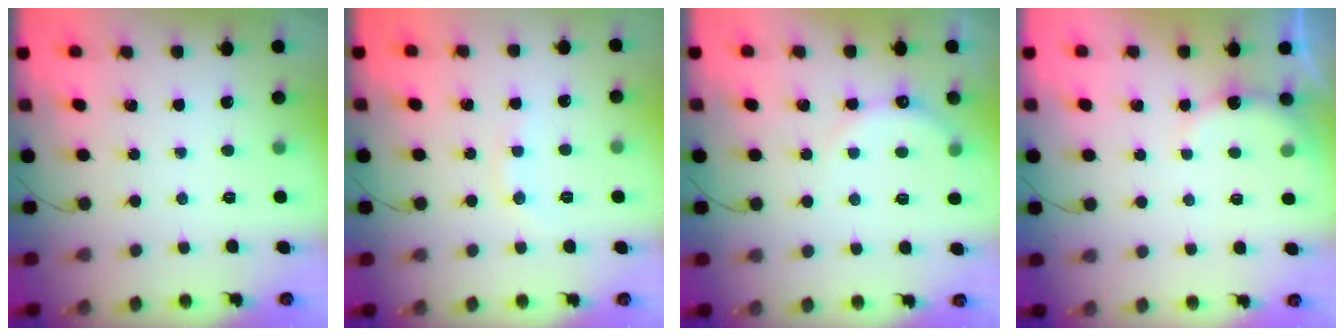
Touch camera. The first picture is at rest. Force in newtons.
{"total": 5.3, "press": 5.1, "slide": 1.6}
{"total": 6.6, "press": 6.4, "slide": 1.4}
{"total": 7.1, "press": 6.9, "slide": 1.2}